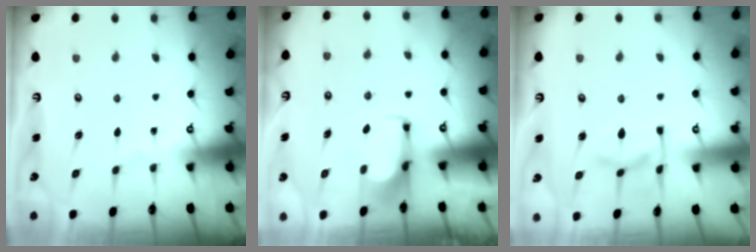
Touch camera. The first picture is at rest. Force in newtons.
{"total": 2.1, "press": 2.0, "slide": 0.4}
{"total": 3.5, "press": 3.3, "slide": 1.0}